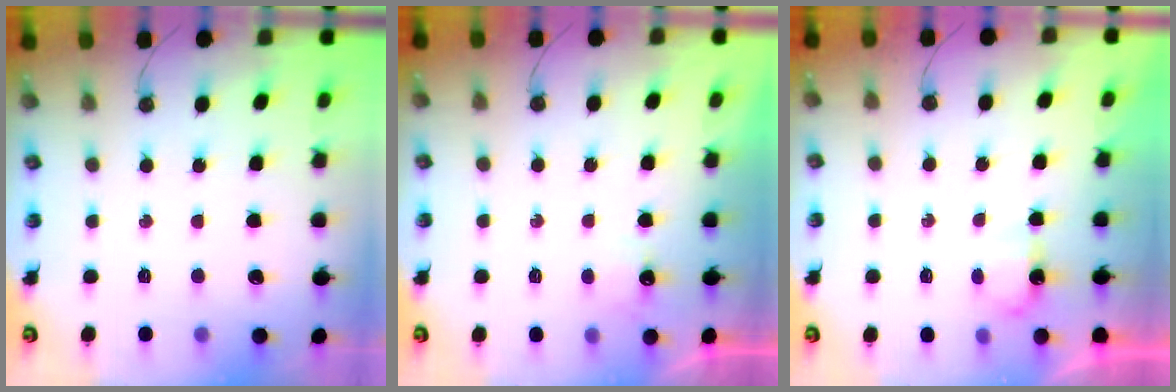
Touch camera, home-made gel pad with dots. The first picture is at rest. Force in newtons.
{"total": 2.7, "press": 2.6, "slide": 0.4}
{"total": 11.7, "press": 4.2, "slide": 10.9}